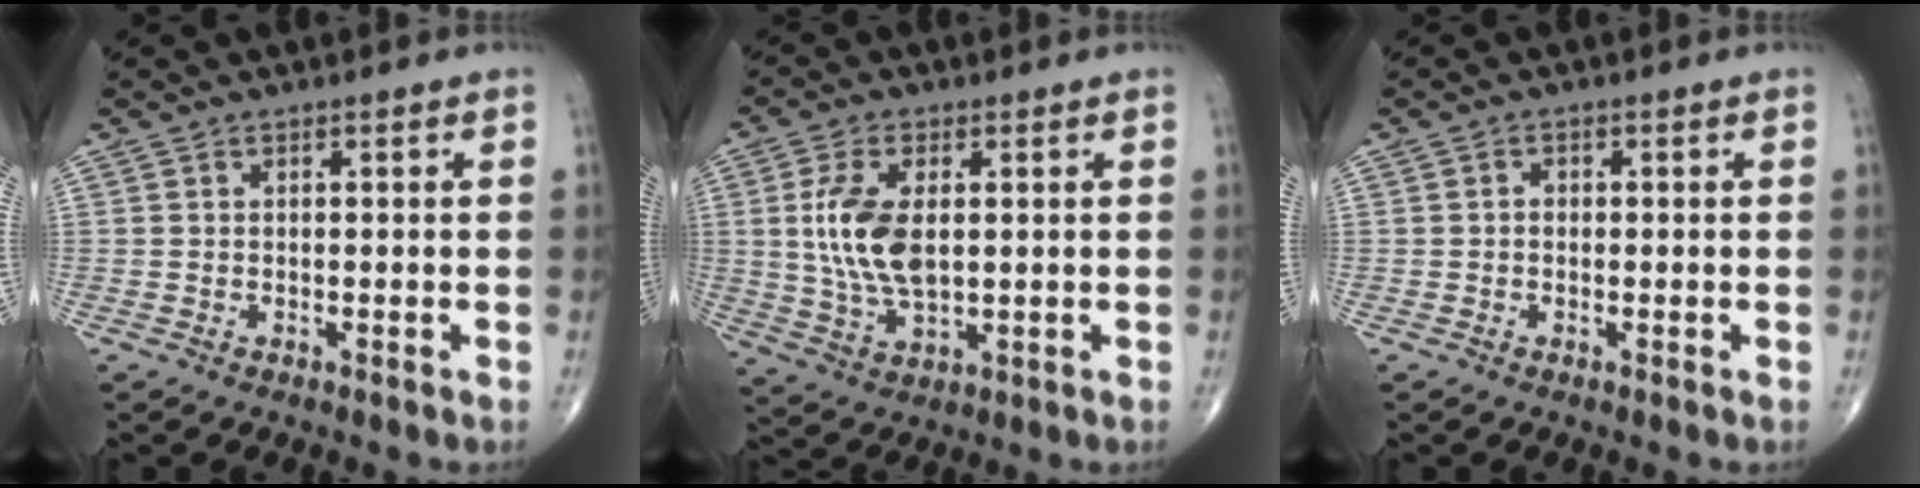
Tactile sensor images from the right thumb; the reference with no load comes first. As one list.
[{"total": 11.2, "force": [1.4, 5.8, 9.4], "torque": [-0.190, -0.009, 0.034]}, {"total": 1.3, "force": [0.0, 1.1, 0.7], "torque": [-0.008, 0.006, -0.001]}]